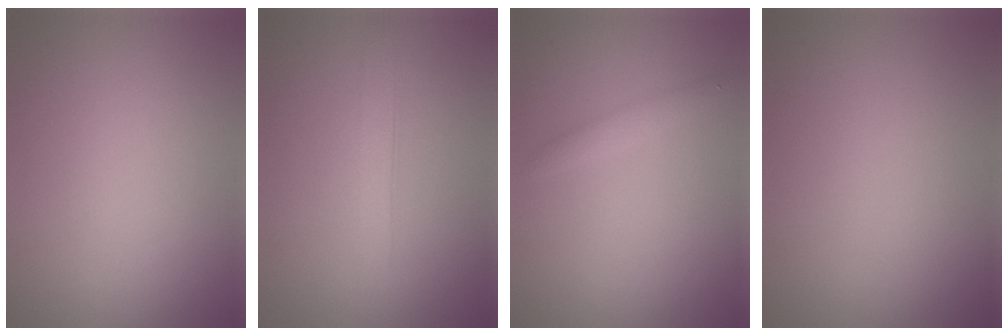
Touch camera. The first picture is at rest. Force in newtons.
{"total": 1.8, "press": 1.7, "slide": 0.2}
{"total": 1.2, "press": 1.2, "slide": 0.0}
{"total": 0.0}